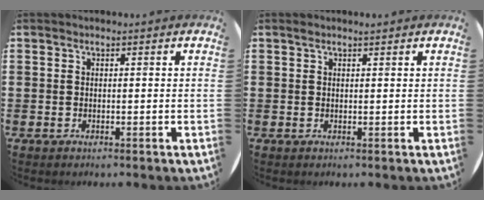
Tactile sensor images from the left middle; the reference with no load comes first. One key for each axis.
{"total": 0.7, "fx": 0.6, "fy": 0.0, "fz": 0.3, "tx": -0.007, "ty": -0.001, "tz": 0.012}